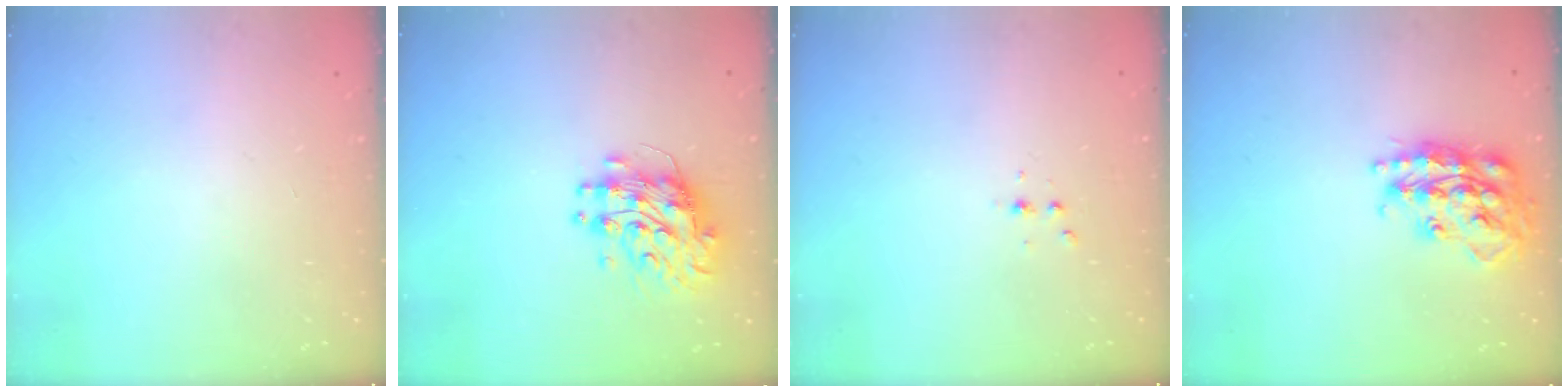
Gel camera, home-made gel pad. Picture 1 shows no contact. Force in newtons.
{"total": 9.9, "press": 9.9, "slide": 0.9}
{"total": 2.3, "press": 2.3, "slide": 0.3}
{"total": 19.5, "press": 19.4, "slide": 1.3}